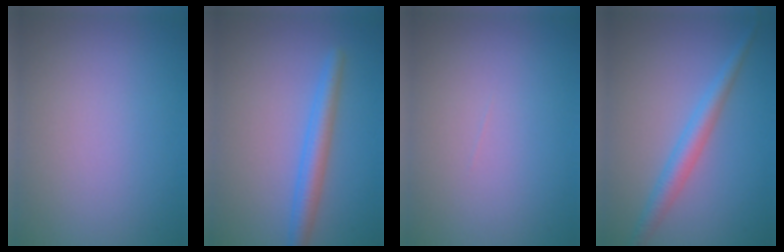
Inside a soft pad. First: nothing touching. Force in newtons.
{"total": 3.2, "press": 3.2, "slide": 0.1}
{"total": 0.0}
{"total": 2.9, "press": 2.9, "slide": 0.0}